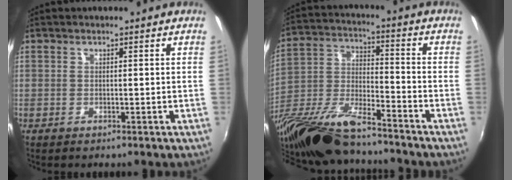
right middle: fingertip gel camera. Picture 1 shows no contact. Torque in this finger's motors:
{"motor_torque": [0.67, -1.47, 0.64, 0.21]}